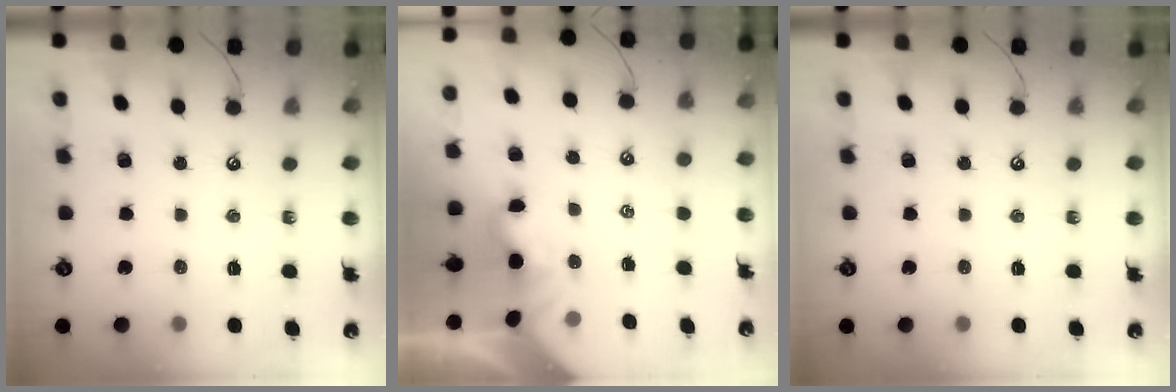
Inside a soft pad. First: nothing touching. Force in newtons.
{"total": 1.9, "press": 1.8, "slide": 0.6}
{"total": 0.0}